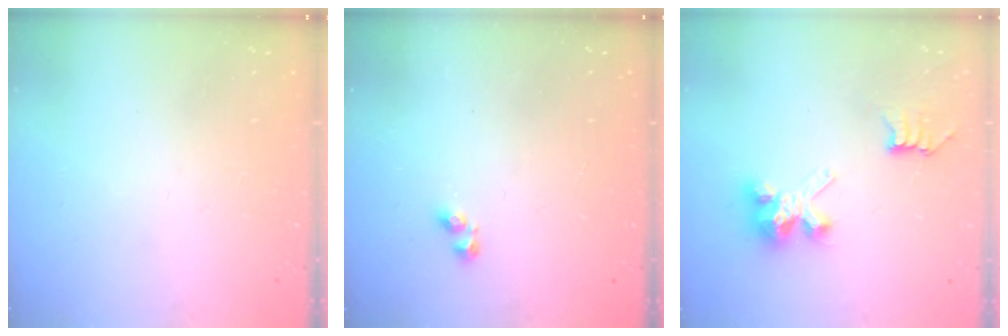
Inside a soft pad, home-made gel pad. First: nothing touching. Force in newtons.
{"total": 1.9, "press": 1.9, "slide": 0.3}
{"total": 6.7, "press": 6.7, "slide": 0.1}